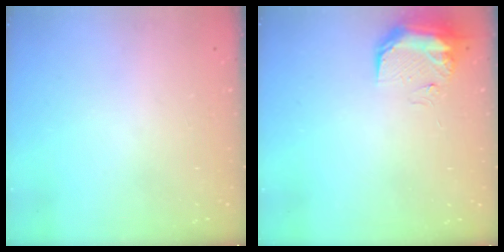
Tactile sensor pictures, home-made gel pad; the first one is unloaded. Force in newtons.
{"total": 16.9, "press": 11.4, "slide": 12.5}